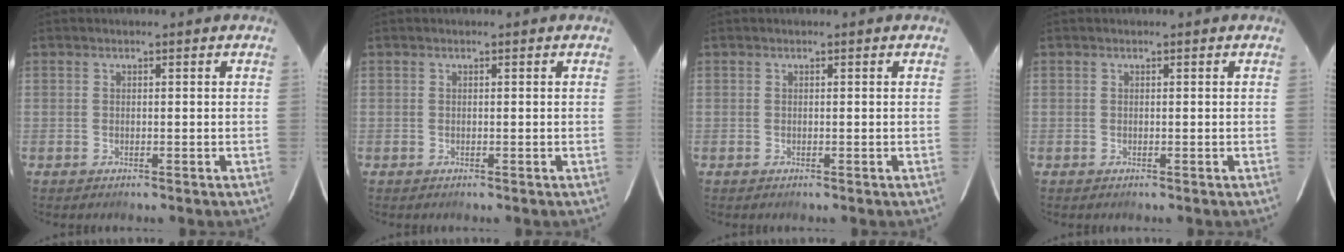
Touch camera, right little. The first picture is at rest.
{"total": 0.0}
{"total": 0.0}
{"total": 0.0}